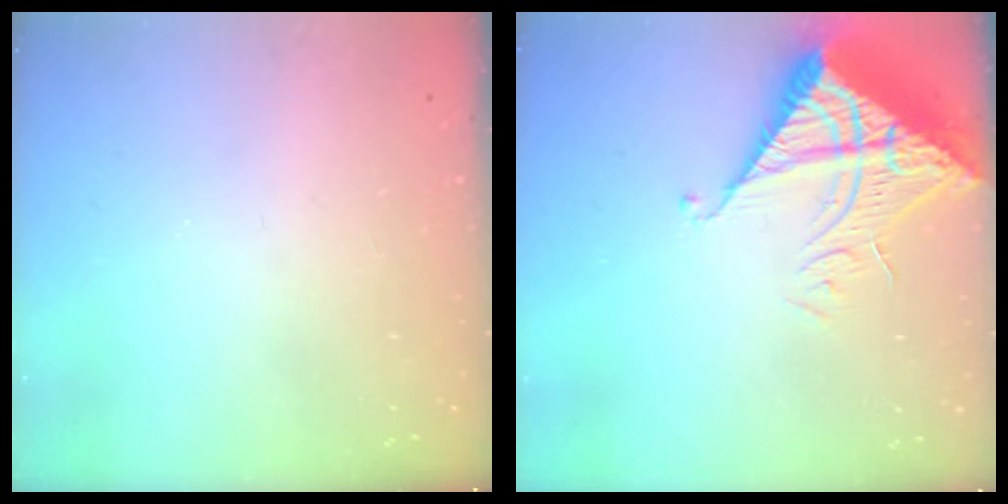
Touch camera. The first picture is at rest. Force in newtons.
{"total": 12.1, "press": 12.0, "slide": 1.3}